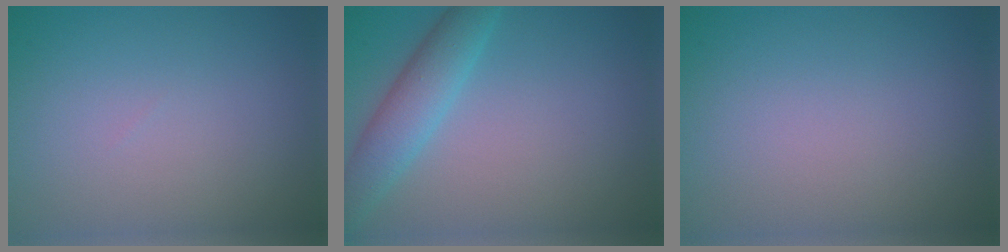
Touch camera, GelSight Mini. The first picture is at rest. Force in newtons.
{"total": 3.7, "press": 3.7, "slide": 0.0}
{"total": 0.0}